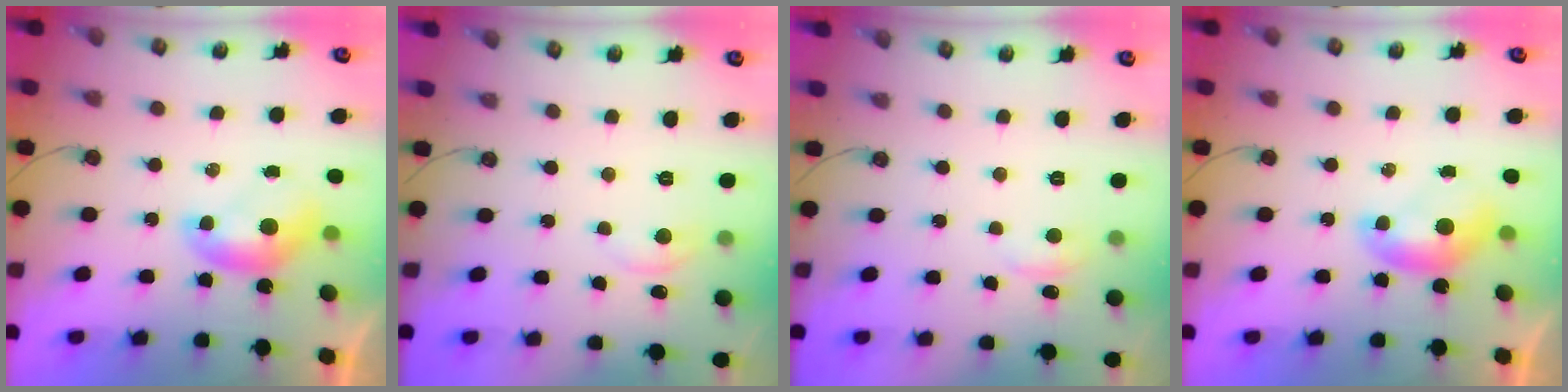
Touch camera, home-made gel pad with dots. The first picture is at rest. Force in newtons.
{"total": 1.3, "press": 1.2, "slide": 0.4}
{"total": 2.5, "press": 2.5, "slide": 0.4}
{"total": 0.0}